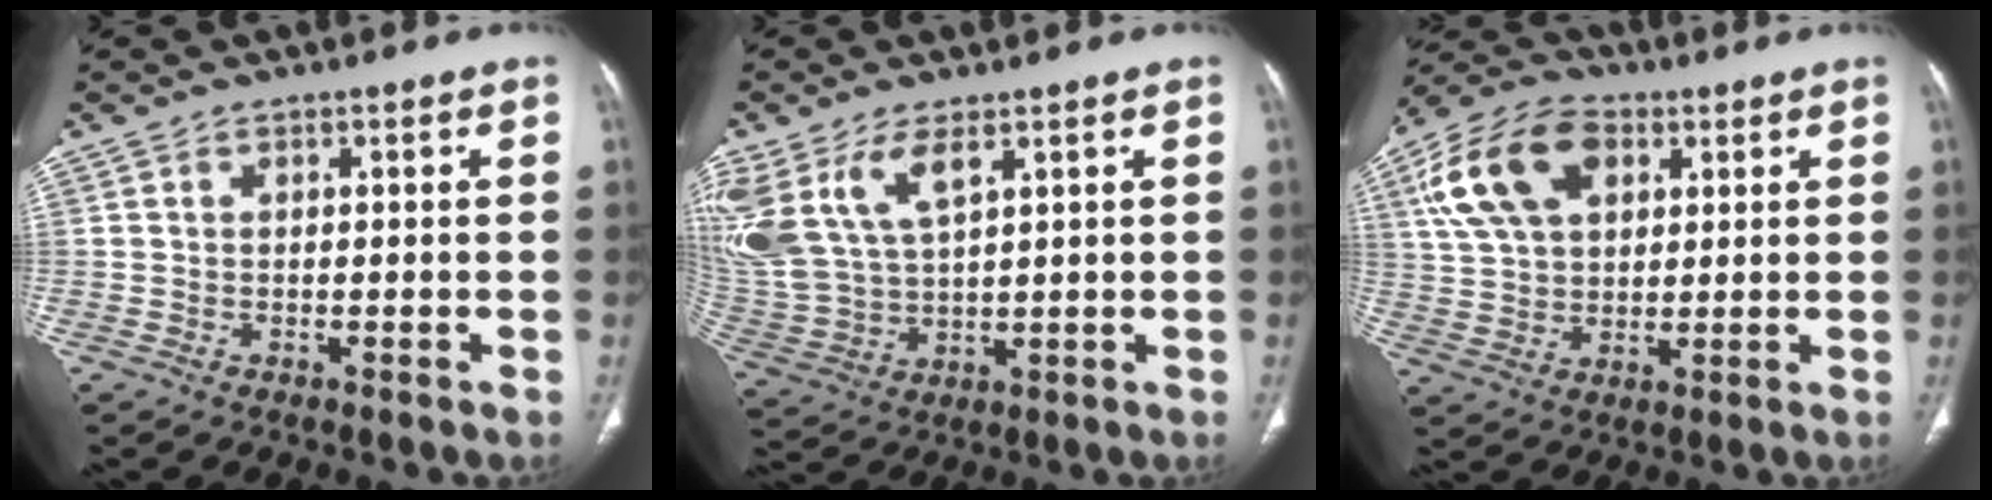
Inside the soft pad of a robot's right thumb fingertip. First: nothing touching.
{"total": 14.4, "force": [6.8, 7.2, 10.4], "torque": [-0.238, -0.017, 0.149]}
{"total": 16.0, "force": [6.0, 10.0, 10.9], "torque": [-0.196, 0.006, 0.109]}